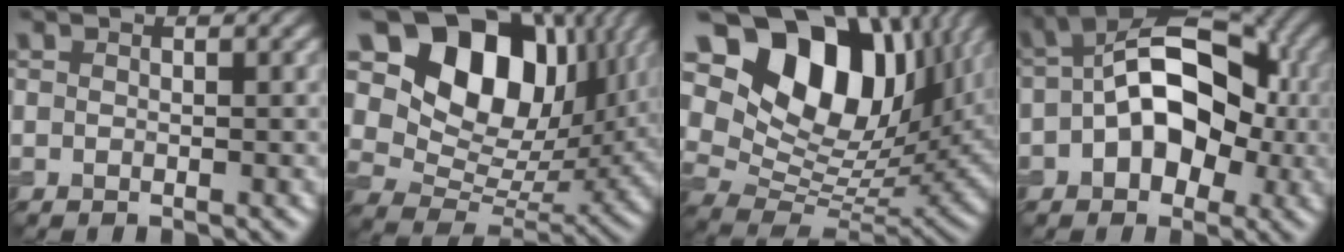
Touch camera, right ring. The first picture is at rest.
{"total": 15.2, "force": [6.9, 9.9, 9.1], "torque": [-0.151, 0.029, 0.120]}
{"total": 16.8, "force": [8.1, 10.3, 10.6], "torque": [-0.192, 0.040, 0.143]}
{"total": 10.0, "force": [0.0, 6.2, 7.8], "torque": [-0.100, 0.025, -0.012]}